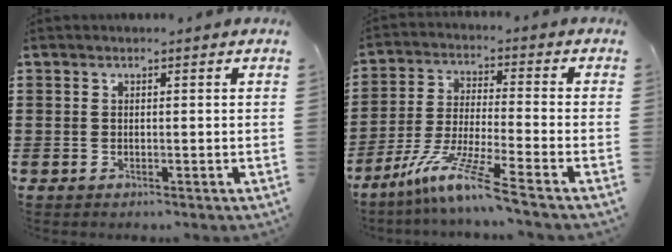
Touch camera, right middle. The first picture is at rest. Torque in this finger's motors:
{"motor_torque": [1.97, -0.17, 0.34, 0.07]}